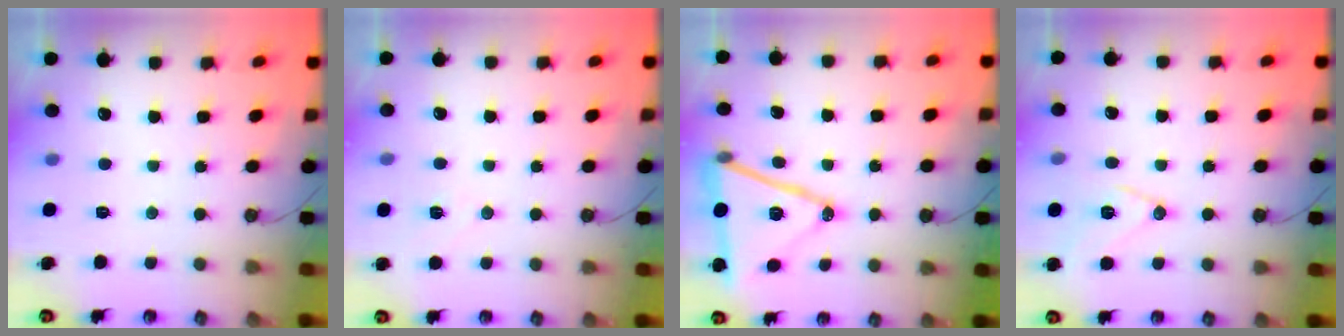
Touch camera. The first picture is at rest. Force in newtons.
{"total": 7.3, "press": 5.7, "slide": 4.5}
{"total": 16.5, "press": 16.0, "slide": 4.1}
{"total": 12.9, "press": 12.5, "slide": 3.1}